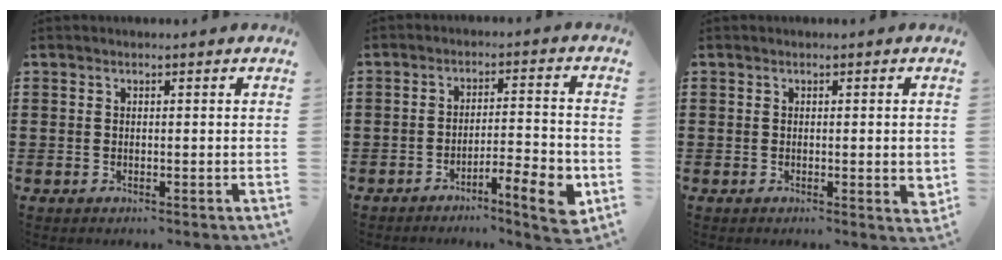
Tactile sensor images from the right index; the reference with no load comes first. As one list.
[{"total": 6.9, "force": [-4.2, 0.9, 5.4], "torque": [-0.084, 0.000, -0.072]}, {"total": 2.3, "force": [0.0, 0.4, 2.3], "torque": [-0.040, -0.002, 0.000]}]